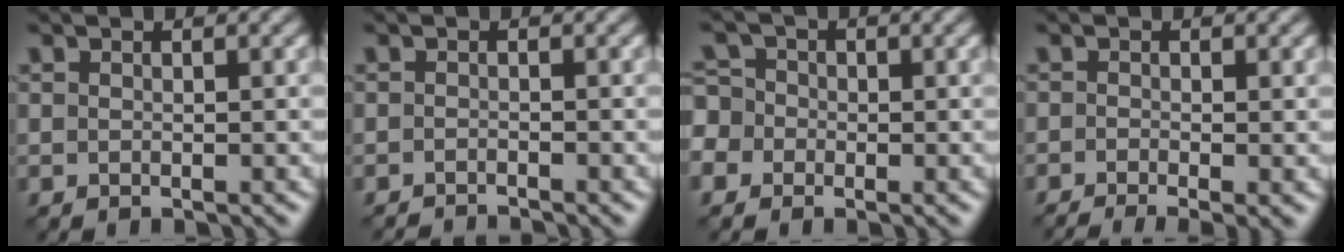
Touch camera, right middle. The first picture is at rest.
{"total": 1.6, "force": [-1.6, 0.0, 0.3], "torque": [0.004, -0.004, -0.030]}
{"total": 4.5, "force": [-1.5, 4.0, 1.5], "torque": [-0.032, 0.018, -0.052]}
{"total": 3.3, "force": [-1.8, 0.7, 2.6], "torque": [-0.038, -0.011, -0.032]}